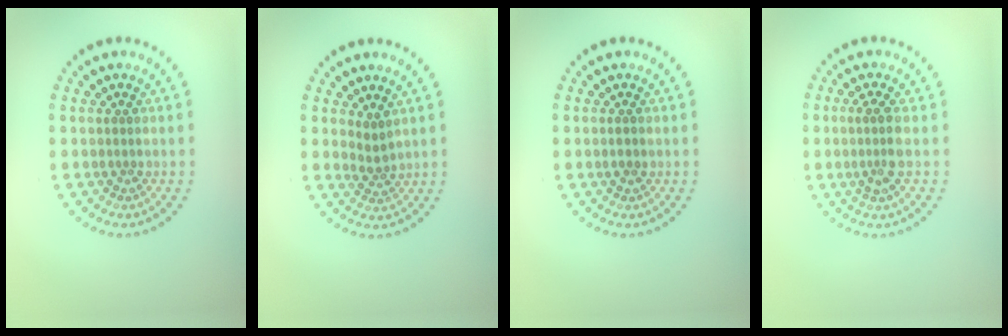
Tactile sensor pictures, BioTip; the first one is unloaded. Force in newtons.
{"total": 1.7, "press": 1.1, "slide": 1.3}
{"total": 0.9, "press": 0.8, "slide": 0.3}
{"total": 2.4, "press": 1.9, "slide": 1.5}